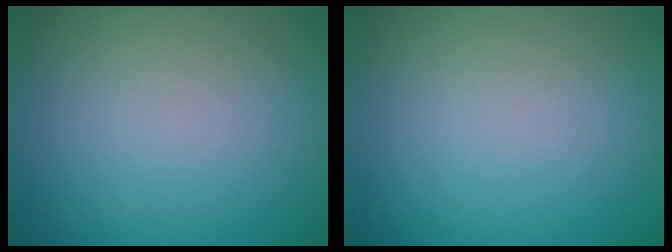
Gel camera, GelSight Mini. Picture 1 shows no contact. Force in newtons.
{"total": 0.0}